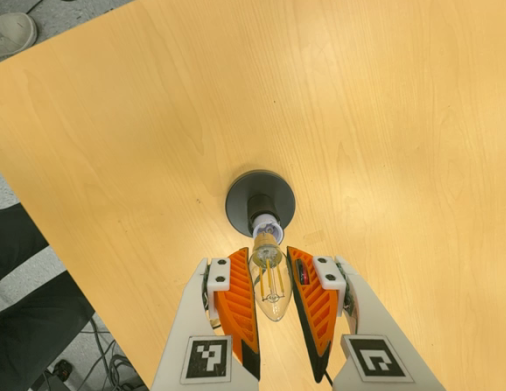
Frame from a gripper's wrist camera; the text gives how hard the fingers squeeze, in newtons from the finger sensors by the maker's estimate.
{"total": 10.8, "left": 10.1, "right": 11.6}